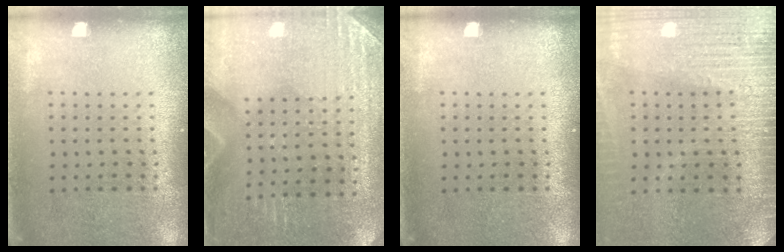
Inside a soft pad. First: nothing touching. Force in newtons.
{"total": 2.9, "press": 2.8, "slide": 0.4}
{"total": 0.0}
{"total": 3.4, "press": 3.1, "slide": 1.5}